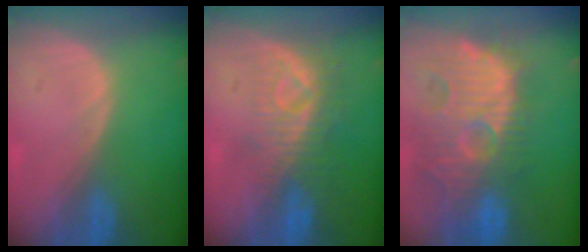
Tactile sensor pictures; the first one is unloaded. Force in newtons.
{"total": 8.3, "press": 7.4, "slide": 3.7}
{"total": 13.8, "press": 12.3, "slide": 6.2}